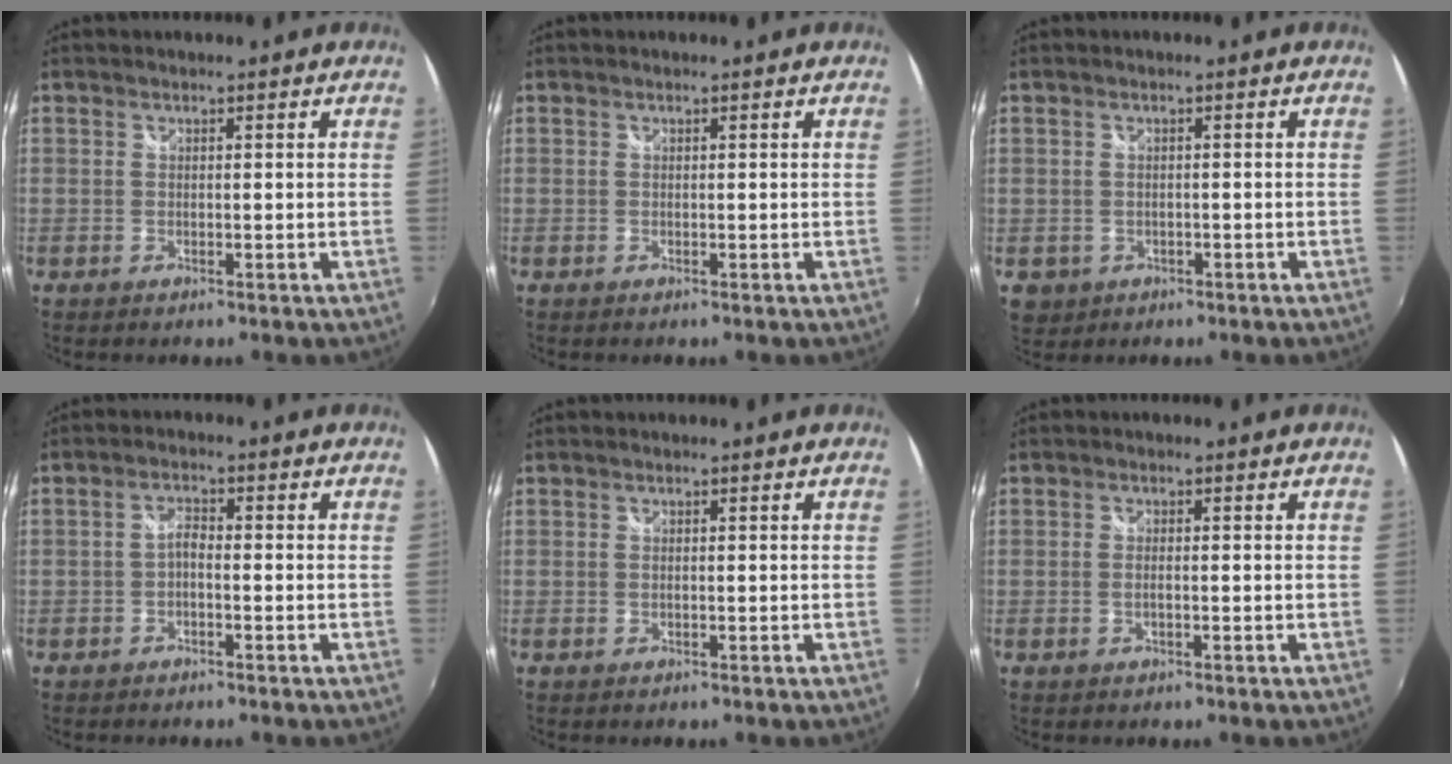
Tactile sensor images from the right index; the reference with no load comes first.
{"total": 0.0}
{"total": 3.5, "force": [-0.8, 3.3, 0.8], "torque": [-0.023, -0.003, -0.004]}
{"total": 1.9, "force": [-1.0, 0.8, 1.3], "torque": [-0.030, 0.005, -0.023]}
{"total": 0.0}
{"total": 1.1, "force": [-0.3, 0.3, 1.0], "torque": [-0.022, 0.000, -0.007]}